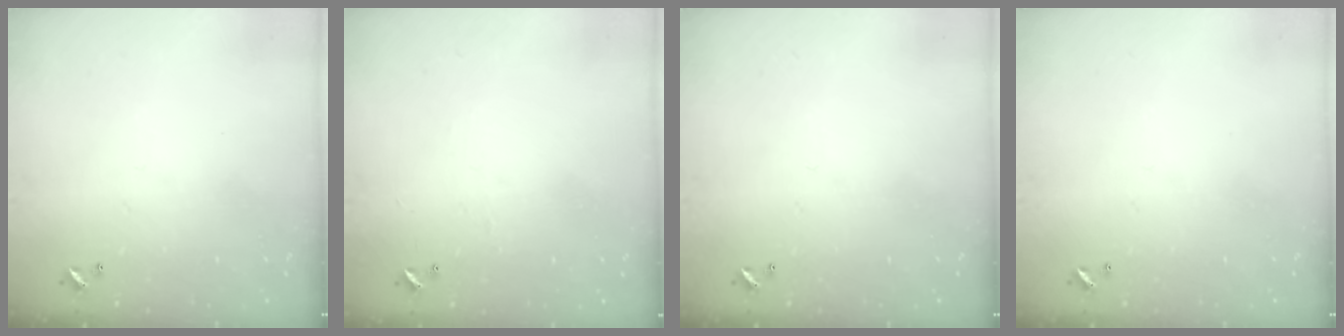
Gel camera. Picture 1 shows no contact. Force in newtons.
{"total": 2.6, "press": 2.6, "slide": 0.4}
{"total": 0.0}
{"total": 0.0}